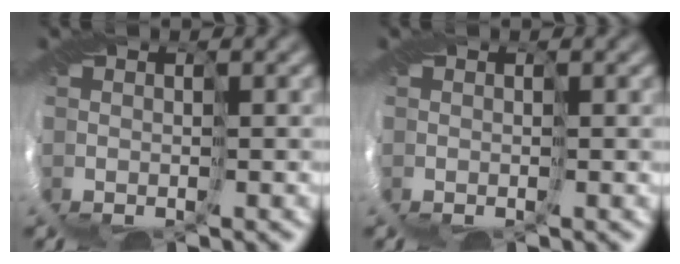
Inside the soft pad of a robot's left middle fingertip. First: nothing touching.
{"total": 0.0}